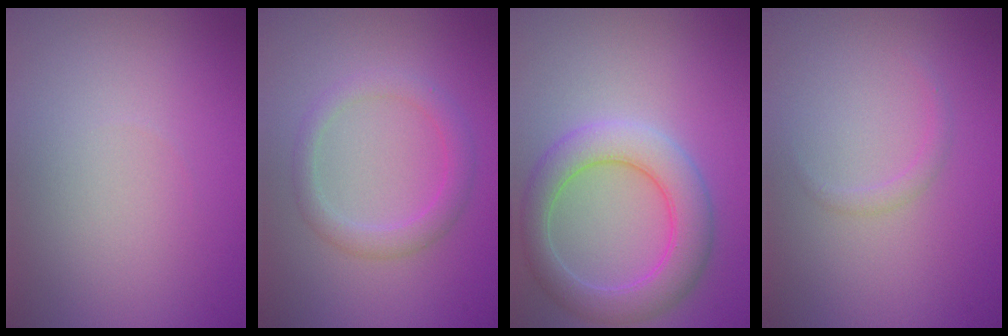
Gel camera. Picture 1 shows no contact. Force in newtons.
{"total": 2.5, "press": 2.5, "slide": 0.2}
{"total": 5.5, "press": 5.5, "slide": 0.3}
{"total": 0.9, "press": 0.9, "slide": 0.0}